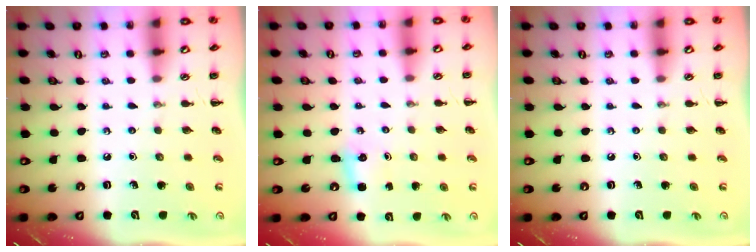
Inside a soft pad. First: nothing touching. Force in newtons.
{"total": 2.8, "press": 2.6, "slide": 0.9}
{"total": 0.0}